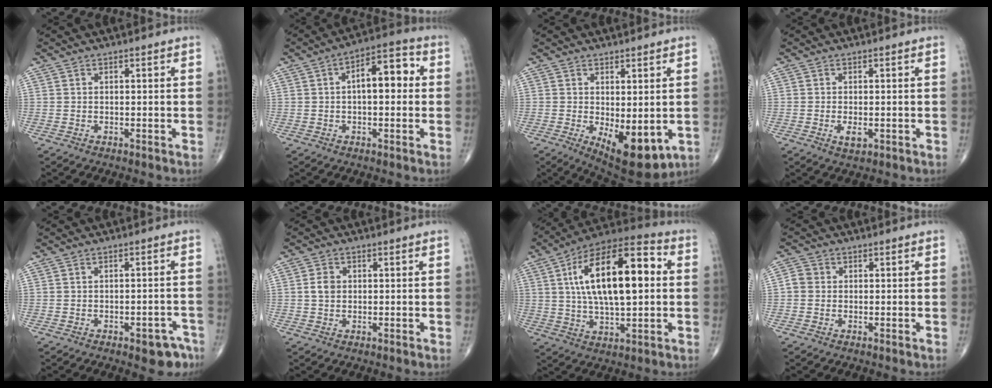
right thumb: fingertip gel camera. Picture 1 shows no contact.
{"total": 9.6, "force": [1.2, 4.5, 8.4], "torque": [-0.109, 0.030, 0.008]}
{"total": 10.6, "force": [-2.3, 4.6, 9.2], "torque": [-0.115, -0.020, -0.015]}
{"total": 2.3, "force": [-0.6, 1.1, 1.9], "torque": [-0.034, -0.003, -0.009]}
{"total": 5.3, "force": [-3.4, 2.4, 3.3], "torque": [-0.018, 0.024, -0.037]}
{"total": 2.8, "force": [0.2, 2.1, 1.8], "torque": [-0.029, 0.004, 0.002]}
{"total": 21.7, "force": [3.5, 9.2, 19.4], "torque": [-0.319, 0.024, 0.050]}
{"total": 2.4, "force": [-0.1, 2.1, 1.0], "torque": [-0.009, 0.005, -0.009]}